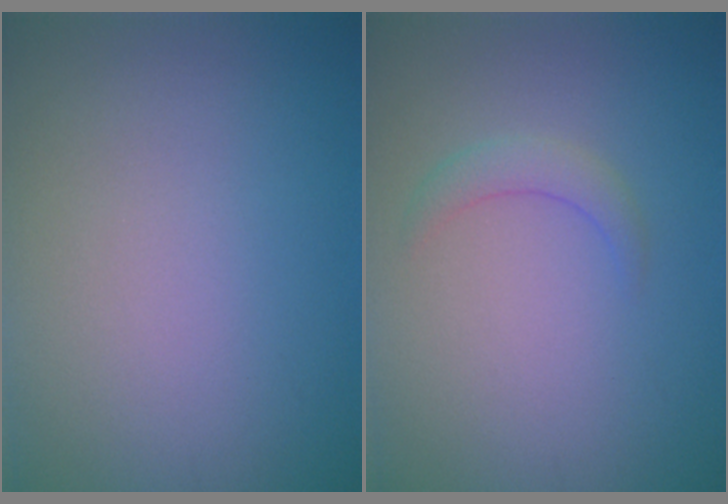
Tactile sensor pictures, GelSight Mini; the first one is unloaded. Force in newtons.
{"total": 1.7, "press": 1.6, "slide": 0.2}